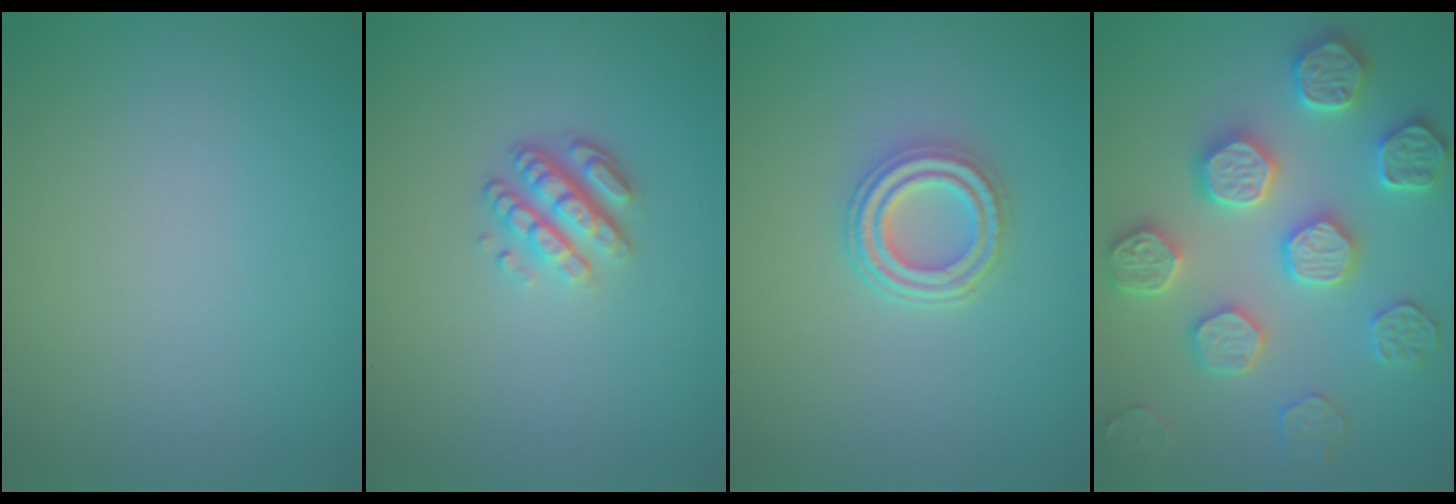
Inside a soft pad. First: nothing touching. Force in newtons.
{"total": 3.4, "press": 2.5, "slide": 2.4}
{"total": 3.6, "press": 3.0, "slide": 2.0}
{"total": 5.5, "press": 5.4, "slide": 1.2}